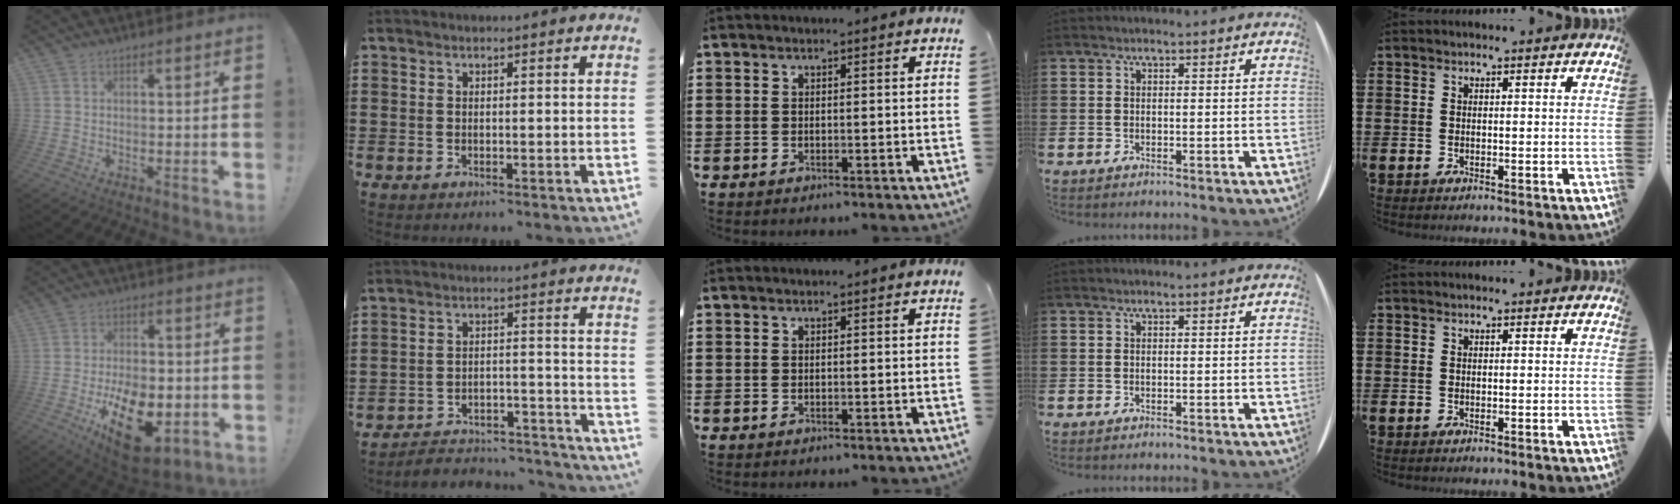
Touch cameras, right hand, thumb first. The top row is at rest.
{"thumb": {"total": 18.3, "force": [-6.5, 10.3, 13.7], "torque": [-0.199, 0.034, -0.096]}, "index": {"total": 4.2, "force": [-4.1, 0.9, 0.9], "torque": [-0.019, 0.004, -0.083]}}